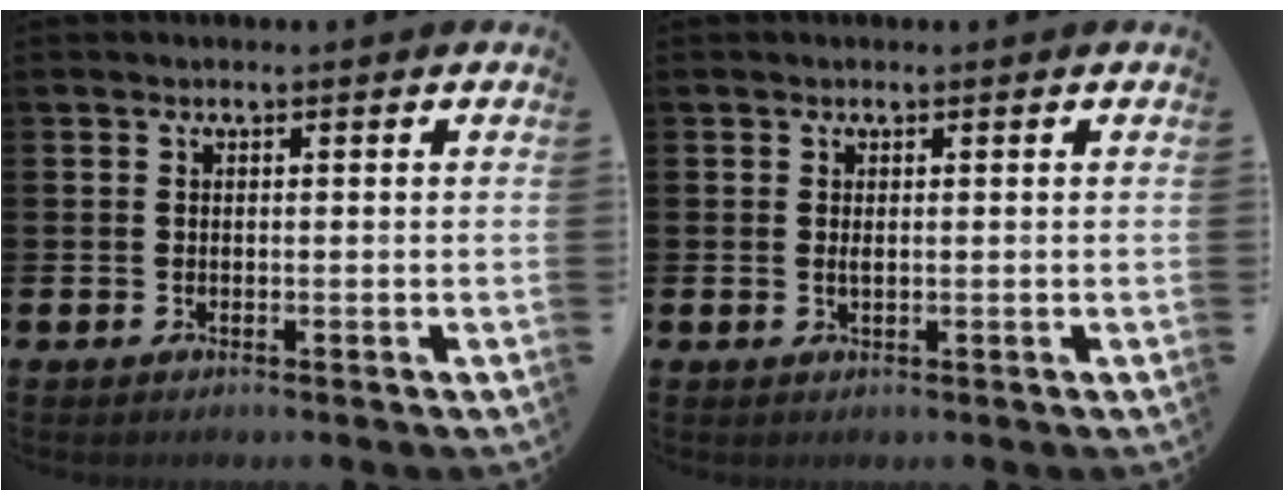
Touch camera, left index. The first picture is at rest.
{"total": 0.7, "force": [0.2, 0.2, 0.6], "torque": [-0.012, 0.001, 0.003]}